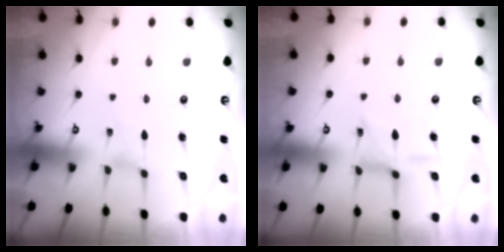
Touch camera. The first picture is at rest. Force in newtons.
{"total": 7.7, "press": 7.6, "slide": 0.6}